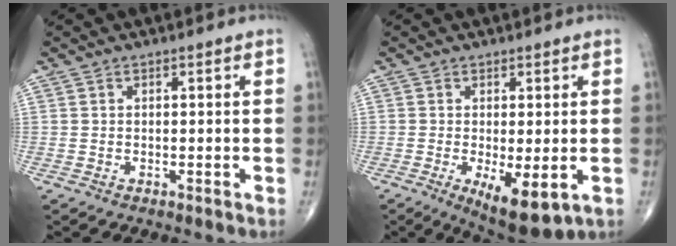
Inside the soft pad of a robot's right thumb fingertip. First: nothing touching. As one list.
[{"total": 8.6, "force": [-2.3, 3.2, 7.6], "torque": [-0.116, -0.023, -0.027]}]